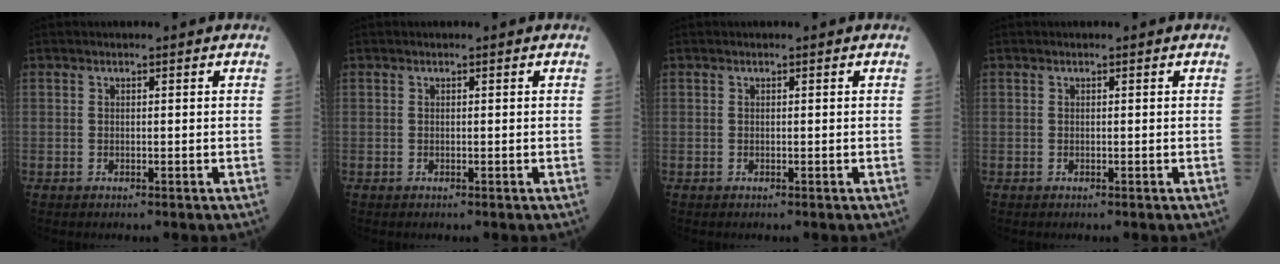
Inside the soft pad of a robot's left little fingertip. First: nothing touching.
{"total": 0.0}
{"total": 0.0}
{"total": 0.0}